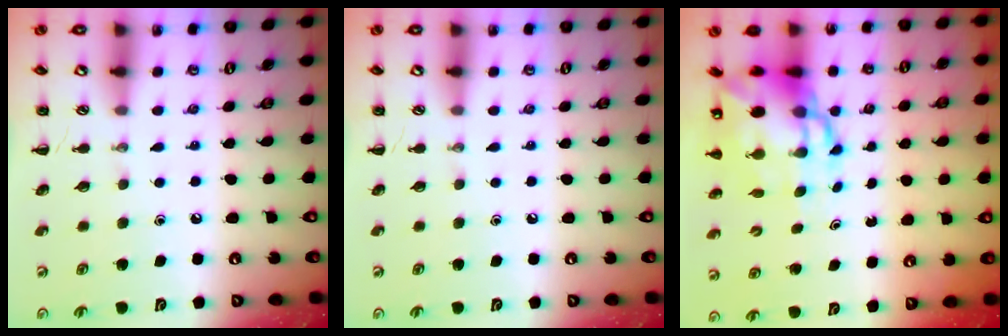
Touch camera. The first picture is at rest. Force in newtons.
{"total": 0.0}
{"total": 10.2, "press": 9.8, "slide": 2.7}